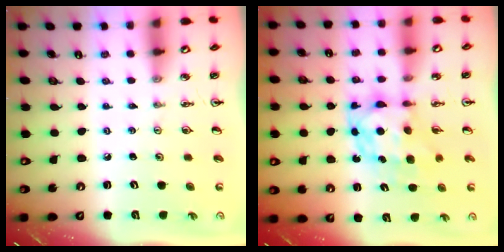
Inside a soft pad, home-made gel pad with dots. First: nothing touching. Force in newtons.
{"total": 8.1, "press": 8.0, "slide": 0.6}